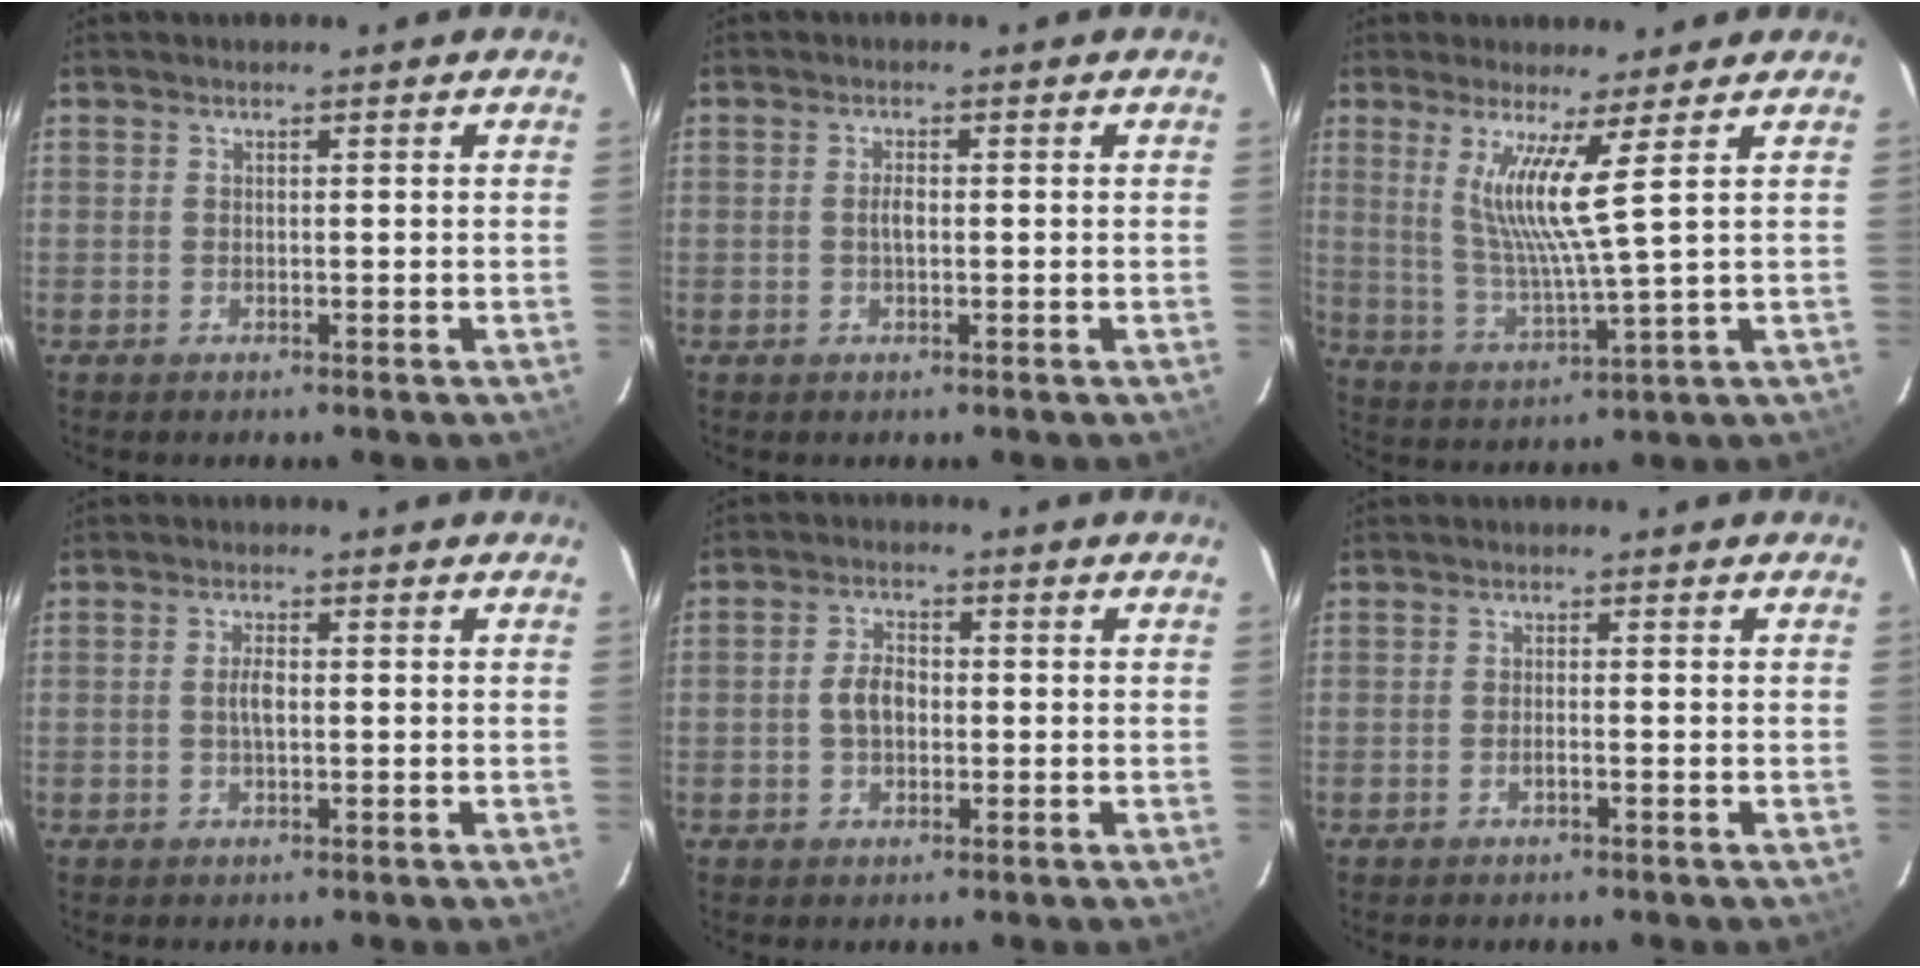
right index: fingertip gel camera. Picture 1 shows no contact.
{"total": 1.6, "force": [-0.2, 0.6, 1.5], "torque": [-0.029, 0.003, -0.005]}
{"total": 8.6, "force": [3.7, -1.3, 7.6], "torque": [-0.143, -0.019, 0.076]}
{"total": 2.3, "force": [-0.2, 0.8, 2.1], "torque": [-0.042, 0.003, -0.003]}
{"total": 4.3, "force": [-0.6, 2.8, 3.2], "torque": [-0.065, 0.010, -0.007]}
{"total": 1.1, "force": [-0.7, 0.0, 0.8], "torque": [-0.017, 0.000, -0.013]}